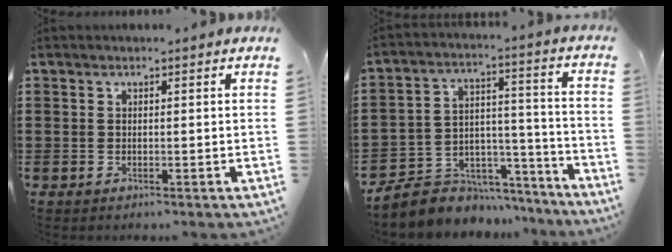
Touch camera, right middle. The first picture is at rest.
{"total": 6.6, "force": [-5.6, 3.4, 0.6], "torque": [-0.032, 0.005, -0.111]}